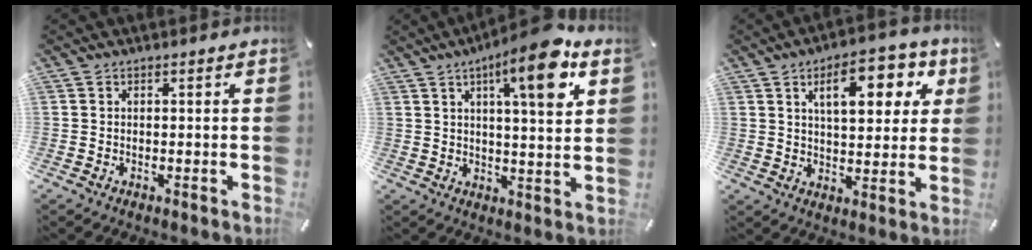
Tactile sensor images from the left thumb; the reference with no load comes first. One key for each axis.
{"total": 13.6, "fx": 6.4, "fy": 3.3, "fz": 11.5, "tx": -0.165, "ty": -0.026, "tz": 0.096}
{"total": 13.7, "fx": 6.1, "fy": 6.5, "fz": 10.4, "tx": -0.141, "ty": -0.015, "tz": 0.097}